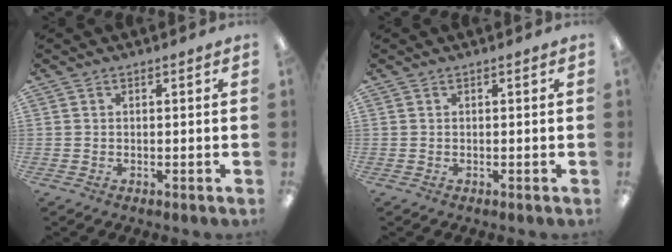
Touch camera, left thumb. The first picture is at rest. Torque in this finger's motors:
{"motor_torque": [-0.05, -0.05, 0.10, 0.07, 0.00]}